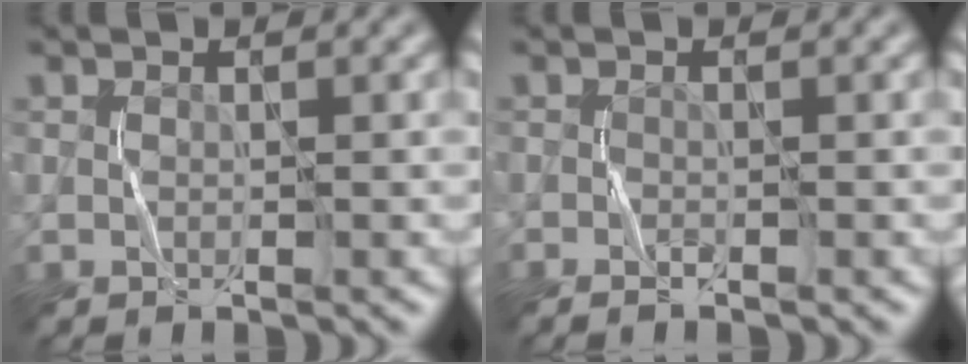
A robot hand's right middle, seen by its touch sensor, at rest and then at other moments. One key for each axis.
{"total": 0.6, "fx": -0.6, "fy": -0.1, "fz": 0.2, "tx": -0.005, "ty": 0.001, "tz": -0.012}